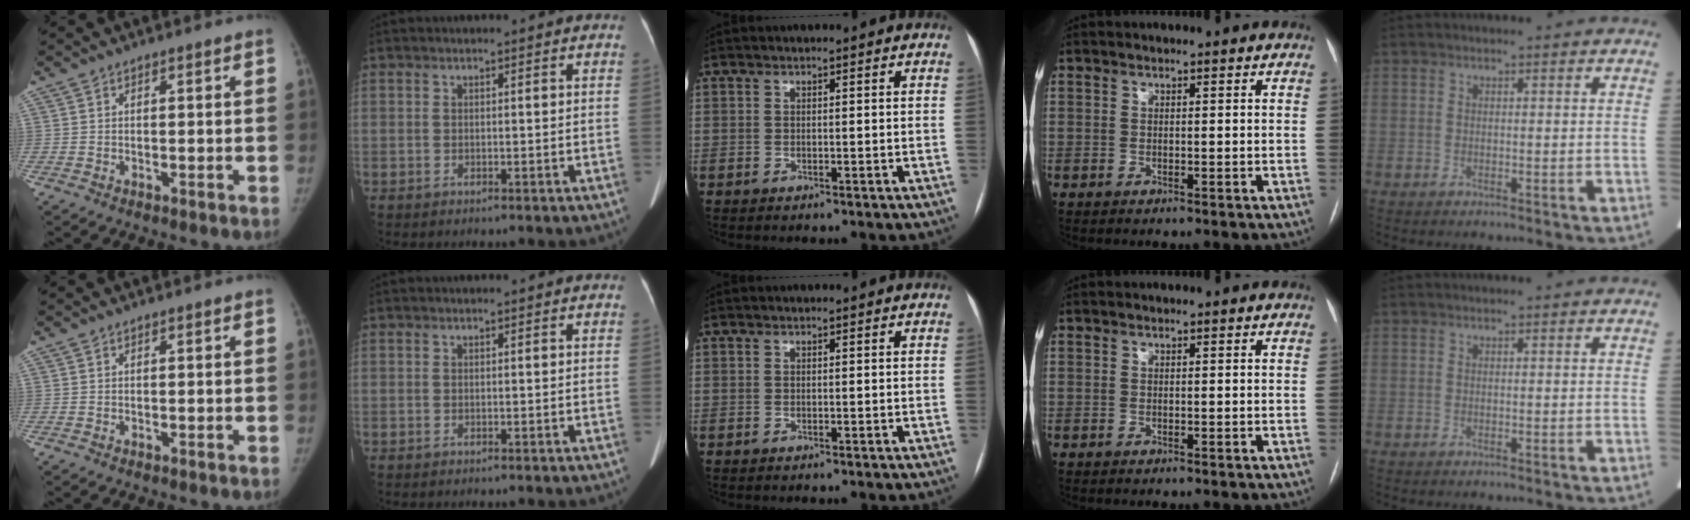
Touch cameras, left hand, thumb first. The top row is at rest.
{}